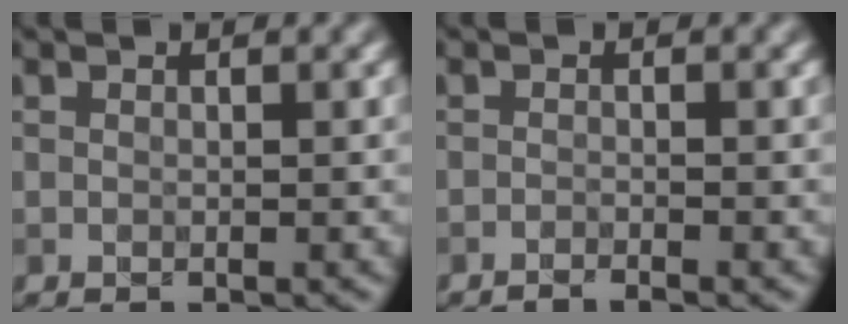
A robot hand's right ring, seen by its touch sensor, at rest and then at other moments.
{"total": 1.3, "force": [-1.2, 0.0, 0.6], "torque": [-0.012, 0.001, -0.026]}